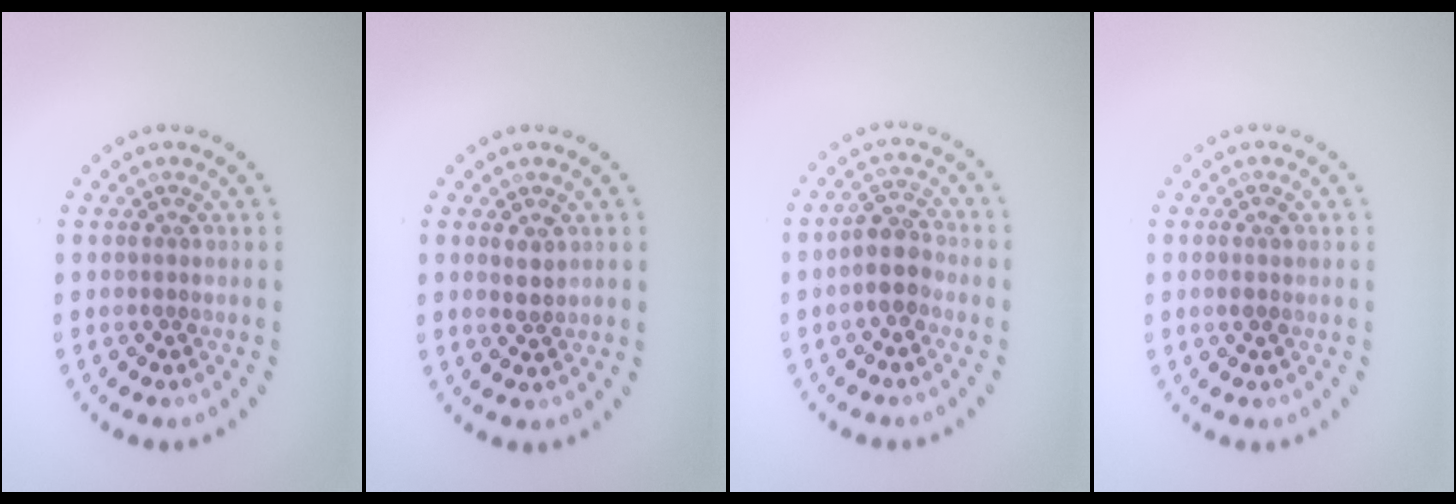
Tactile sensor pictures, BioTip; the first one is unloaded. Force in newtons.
{"total": 1.1, "press": 1.0, "slide": 0.5}
{"total": 2.7, "press": 2.4, "slide": 1.2}
{"total": 0.9, "press": 0.8, "slide": 0.5}